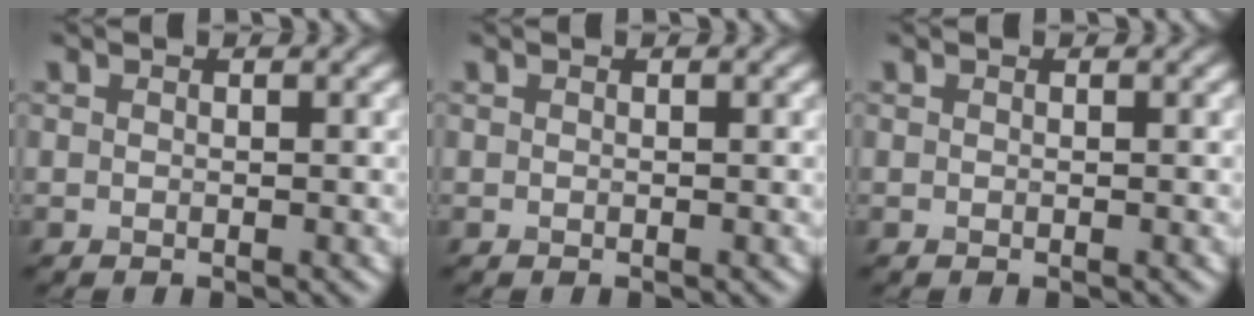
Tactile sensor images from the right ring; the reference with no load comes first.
{"total": 0.0}
{"total": 0.0}